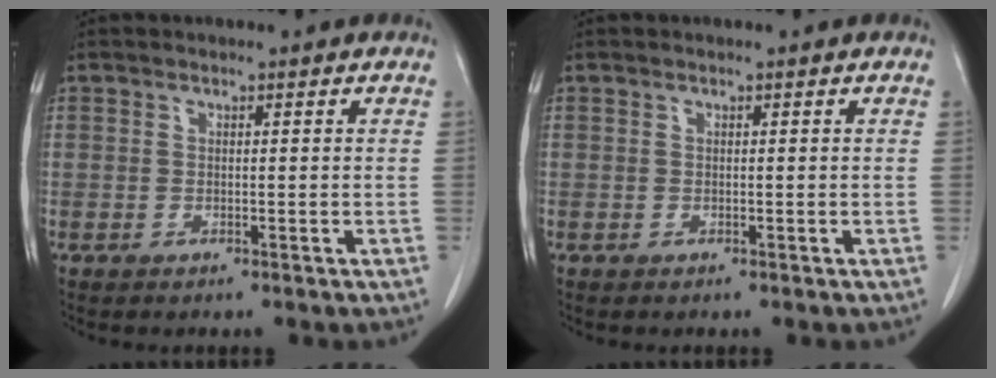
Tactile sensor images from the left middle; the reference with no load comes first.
{"total": 0.0}